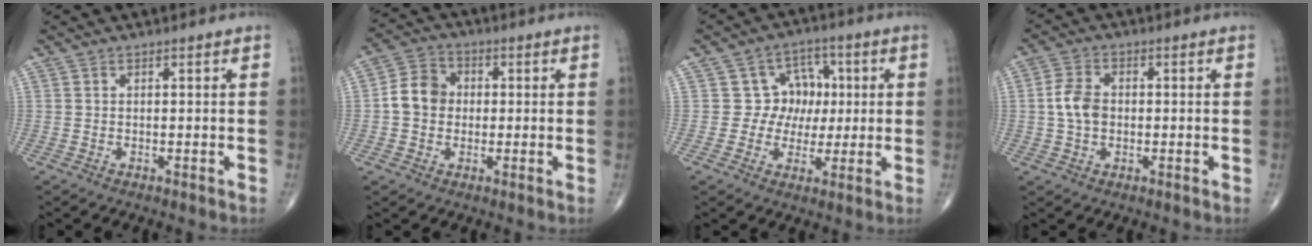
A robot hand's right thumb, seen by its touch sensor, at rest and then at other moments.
{"total": 7.3, "force": [-0.2, 6.2, 3.7], "torque": [-0.053, 0.020, -0.015]}
{"total": 8.0, "force": [0.7, 7.5, 2.8], "torque": [0.016, 0.015, 0.004]}
{"total": 5.6, "force": [-0.1, 3.9, 4.0], "torque": [-0.078, 0.010, -0.006]}